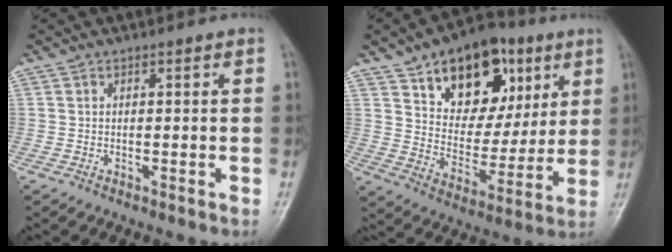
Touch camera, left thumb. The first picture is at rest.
{"total": 20.0, "force": [9.8, 12.5, 12.2], "torque": [-0.129, -0.030, 0.161]}